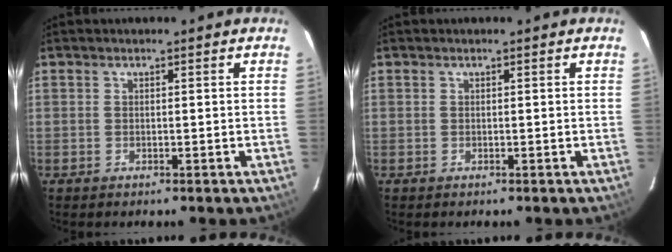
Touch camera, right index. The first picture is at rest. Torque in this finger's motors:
{"motor_torque": [-0.01, 0.00, 0.01, 0.00]}